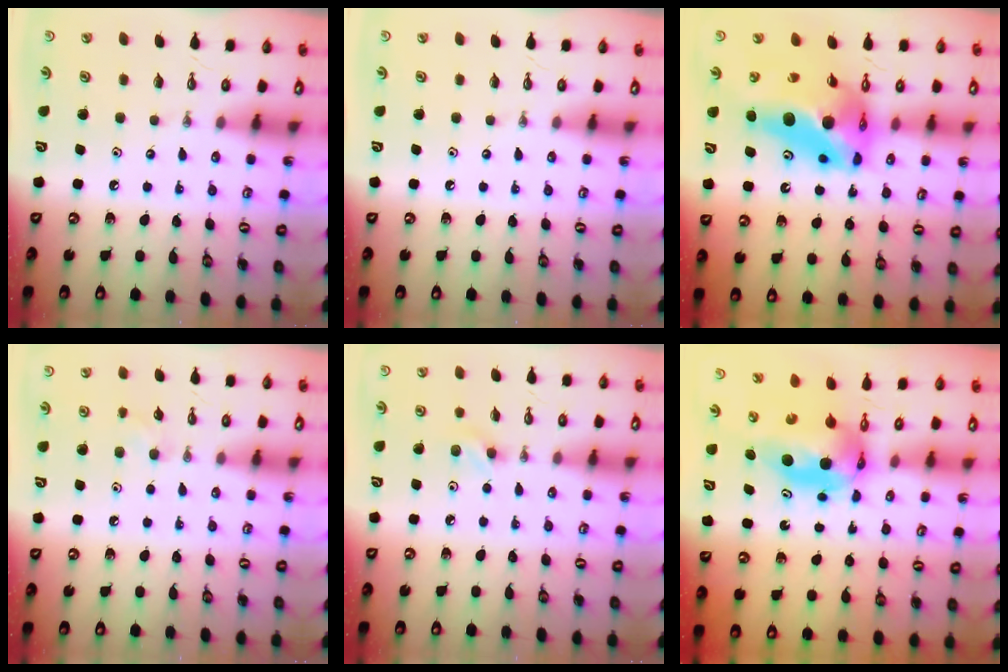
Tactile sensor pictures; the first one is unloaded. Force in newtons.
{"total": 0.0}
{"total": 20.4, "press": 18.9, "slide": 7.6}
{"total": 6.9, "press": 6.2, "slide": 3.0}
{"total": 5.7, "press": 5.5, "slide": 1.6}
{"total": 6.7, "press": 6.7, "slide": 1.0}